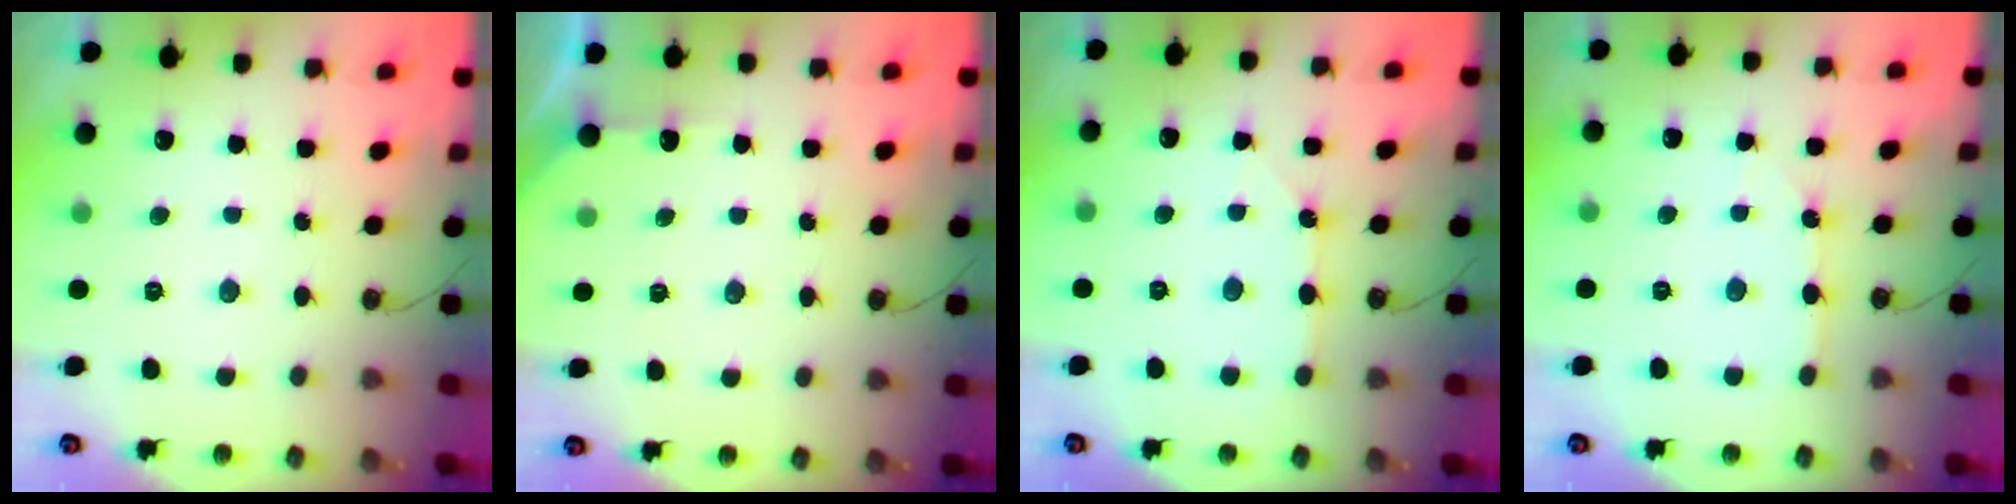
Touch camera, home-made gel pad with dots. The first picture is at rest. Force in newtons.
{"total": 2.7, "press": 2.7, "slide": 0.2}
{"total": 1.8, "press": 1.8, "slide": 0.1}
{"total": 4.0, "press": 3.9, "slide": 0.3}